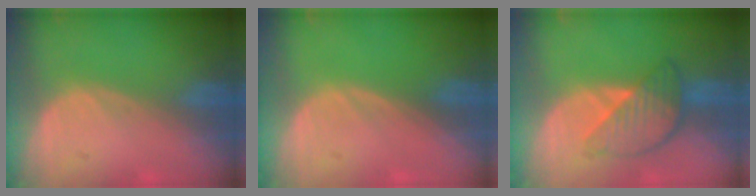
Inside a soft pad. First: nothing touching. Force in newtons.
{"total": 0.0}
{"total": 6.3, "press": 6.3, "slide": 0.3}